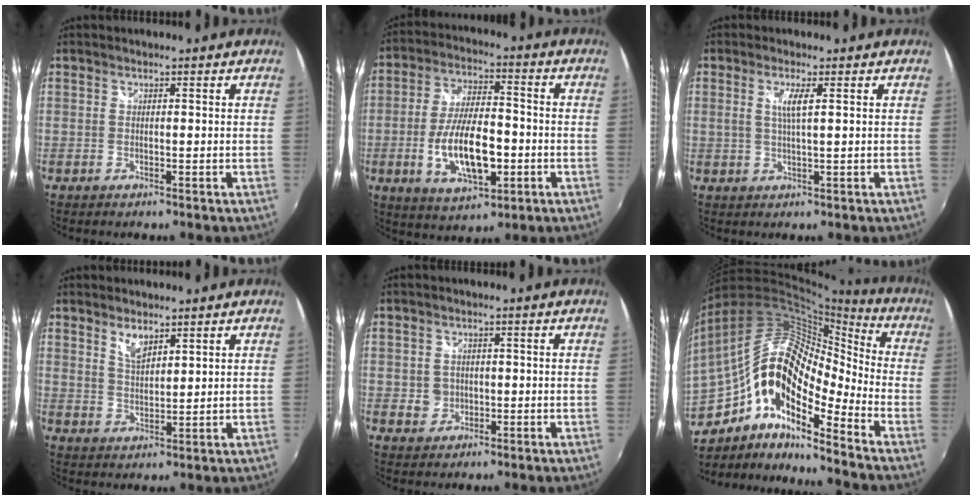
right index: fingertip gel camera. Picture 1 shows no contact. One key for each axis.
{"total": 14.2, "fx": -3.6, "fy": 5.9, "fz": 12.4, "tx": -0.244, "ty": -0.008, "tz": -0.057}
{"total": 3.2, "fx": 0.9, "fy": 0.1, "fz": 3.0, "tx": -0.058, "ty": -0.003, "tz": 0.016}
{"total": 3.8, "fx": 2.7, "fy": 1.4, "fz": 2.2, "tx": -0.039, "ty": -0.004, "tz": 0.049}
{"total": 3.4, "fx": -0.4, "fy": 3.3, "fz": 0.8, "tx": -0.016, "ty": 0.002, "tz": -0.004}
{"total": 19.9, "fx": -7.7, "fy": 8.7, "fz": 16.1, "tx": -0.273, "ty": -0.015, "tz": -0.158}